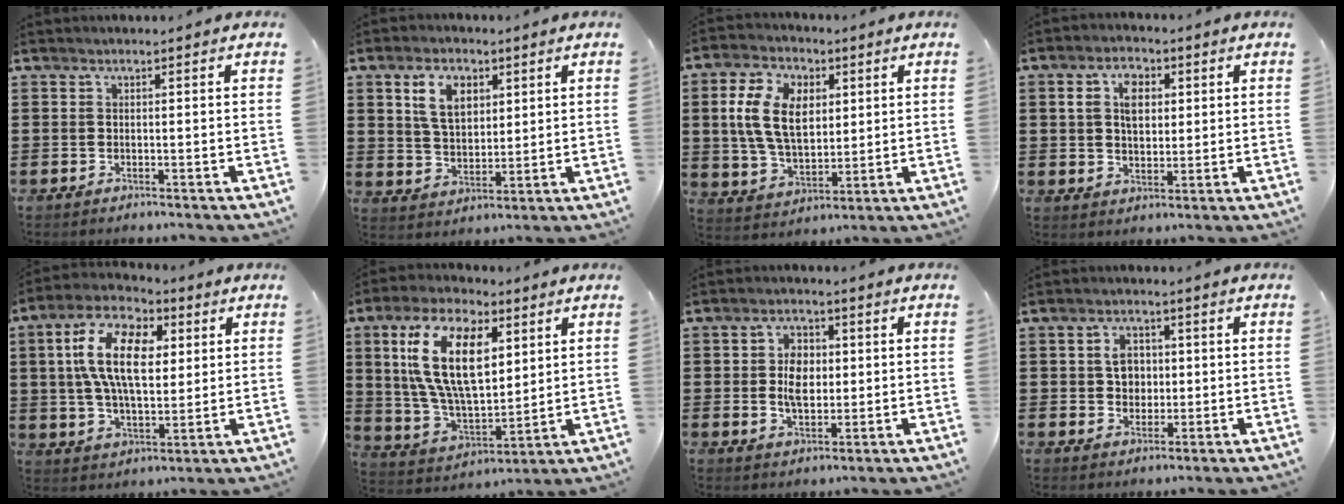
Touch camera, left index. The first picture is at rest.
{"total": 7.2, "force": [3.4, 4.1, 4.8], "torque": [-0.093, 0.010, 0.058]}
{"total": 9.9, "force": [2.6, 6.2, 7.2], "torque": [-0.179, 0.012, 0.042]}
{"total": 5.6, "force": [1.8, 3.7, 3.9], "torque": [-0.073, 0.010, 0.025]}
{"total": 13.0, "force": [3.6, 6.8, 10.5], "torque": [-0.234, 0.011, 0.061]}
{"total": 16.2, "force": [6.4, 8.1, 12.4], "torque": [-0.268, 0.007, 0.114]}
{"total": 5.4, "force": [0.4, 3.3, 4.2], "torque": [-0.079, 0.011, 0.004]}
{"total": 4.1, "force": [0.6, 3.2, 2.5], "torque": [-0.052, 0.009, 0.005]}